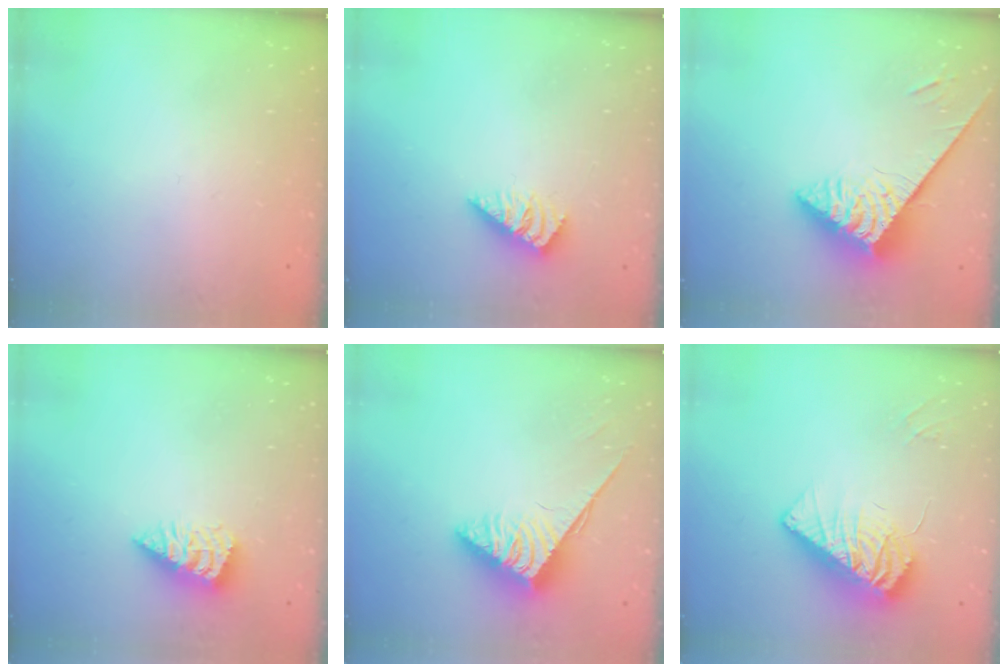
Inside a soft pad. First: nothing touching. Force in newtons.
{"total": 1.3, "press": 1.2, "slide": 0.3}
{"total": 4.7, "press": 4.6, "slide": 0.5}
{"total": 2.6, "press": 2.6, "slide": 0.1}
{"total": 3.7, "press": 3.6, "slide": 0.6}
{"total": 12.8, "press": 12.4, "slide": 3.5}